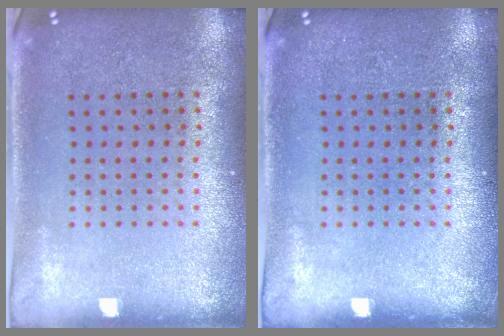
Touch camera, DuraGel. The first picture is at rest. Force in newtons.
{"total": 0.0}